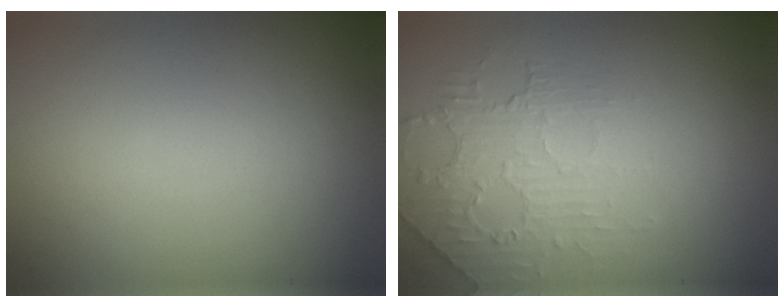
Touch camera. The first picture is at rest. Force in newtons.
{"total": 2.1, "press": 1.2, "slide": 1.7}